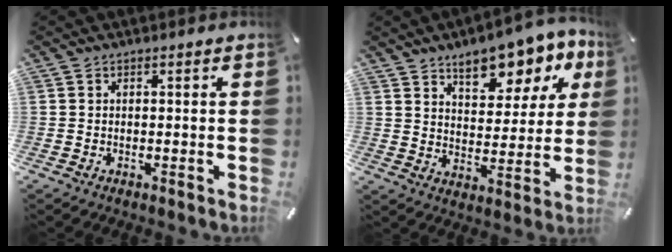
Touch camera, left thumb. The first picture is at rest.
{"total": 12.9, "force": [8.8, 6.6, 6.7], "torque": [-0.083, -0.054, 0.150]}